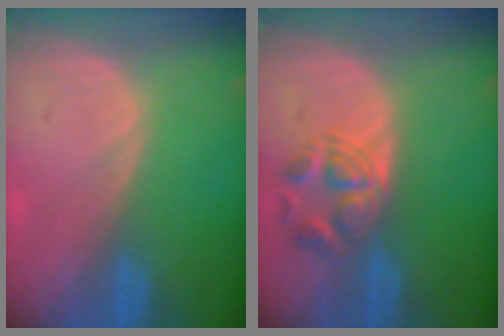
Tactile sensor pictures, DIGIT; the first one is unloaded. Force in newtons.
{"total": 5.5, "press": 5.1, "slide": 2.0}